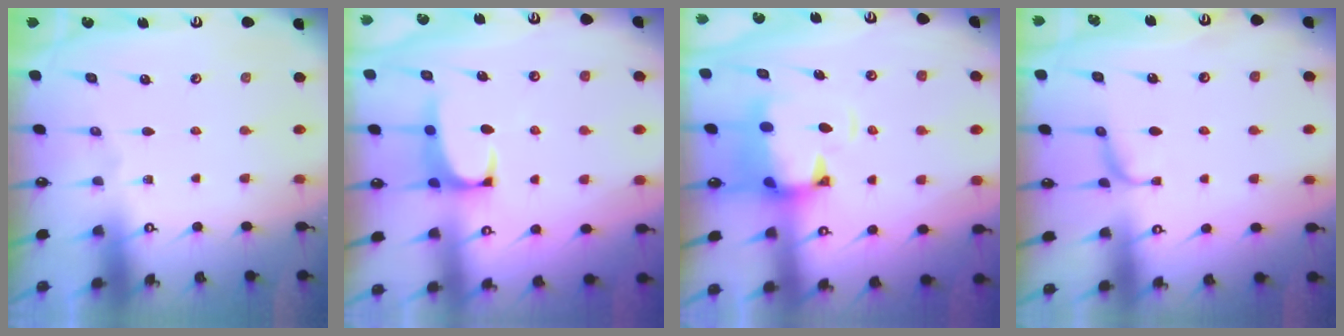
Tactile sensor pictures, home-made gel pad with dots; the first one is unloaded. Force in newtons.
{"total": 1.3, "press": 1.0, "slide": 0.7}
{"total": 2.8, "press": 2.4, "slide": 1.4}
{"total": 1.2, "press": 1.0, "slide": 0.6}